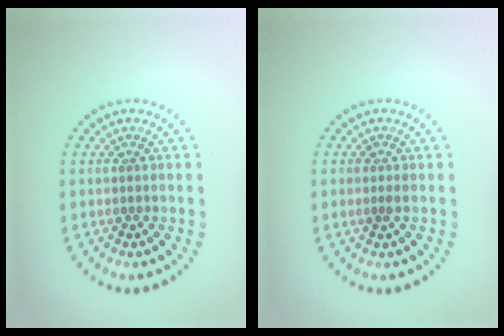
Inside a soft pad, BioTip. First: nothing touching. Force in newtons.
{"total": 0.6, "press": 0.6, "slide": 0.3}